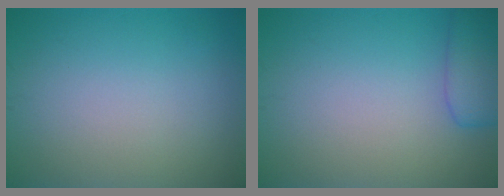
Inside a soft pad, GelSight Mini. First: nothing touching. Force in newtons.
{"total": 3.3, "press": 3.3, "slide": 0.3}